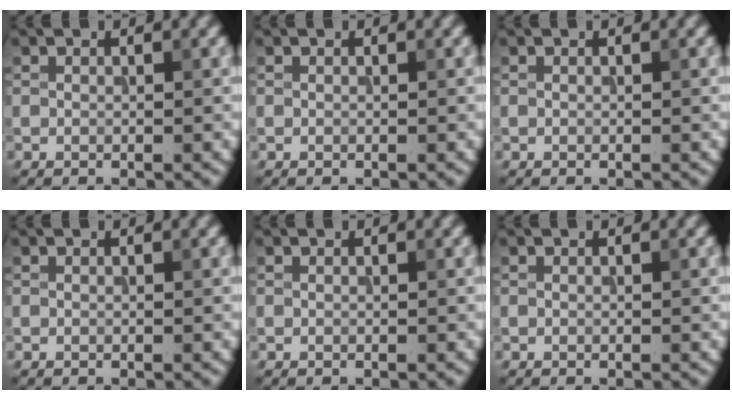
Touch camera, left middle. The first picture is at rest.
{"total": 0.0}
{"total": 0.0}
{"total": 0.0}
{"total": 0.0}
{"total": 0.0}